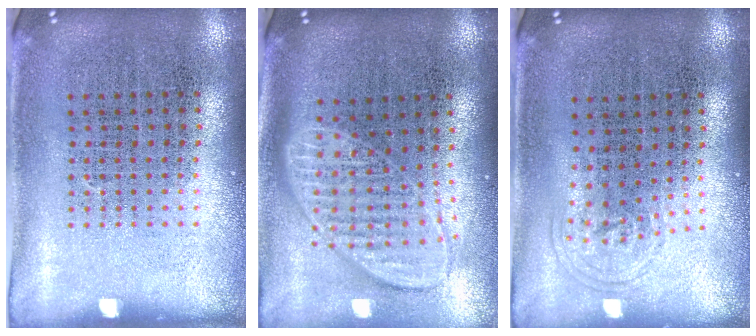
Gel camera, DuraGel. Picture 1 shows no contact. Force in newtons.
{"total": 1.8, "press": 1.4, "slide": 1.1}
{"total": 0.7, "press": 0.6, "slide": 0.5}